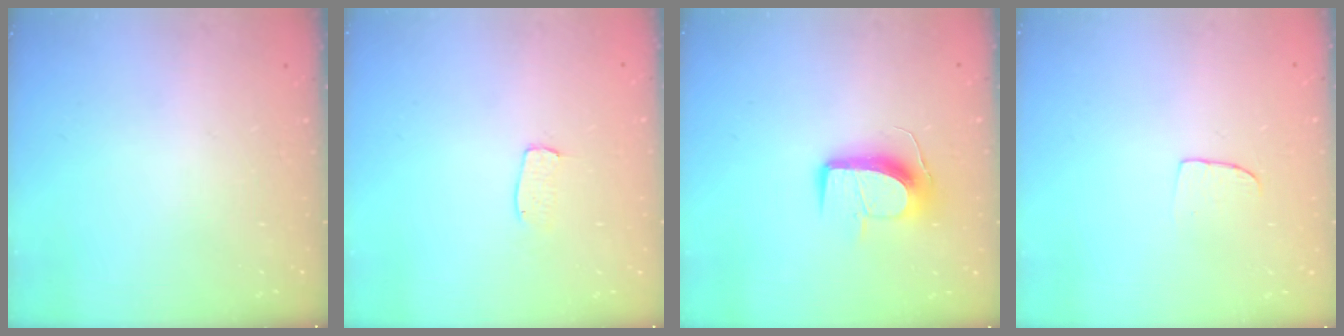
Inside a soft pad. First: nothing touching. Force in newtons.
{"total": 3.3, "press": 3.3, "slide": 0.2}
{"total": 11.6, "press": 11.6, "slide": 0.1}
{"total": 5.5, "press": 5.5, "slide": 0.3}